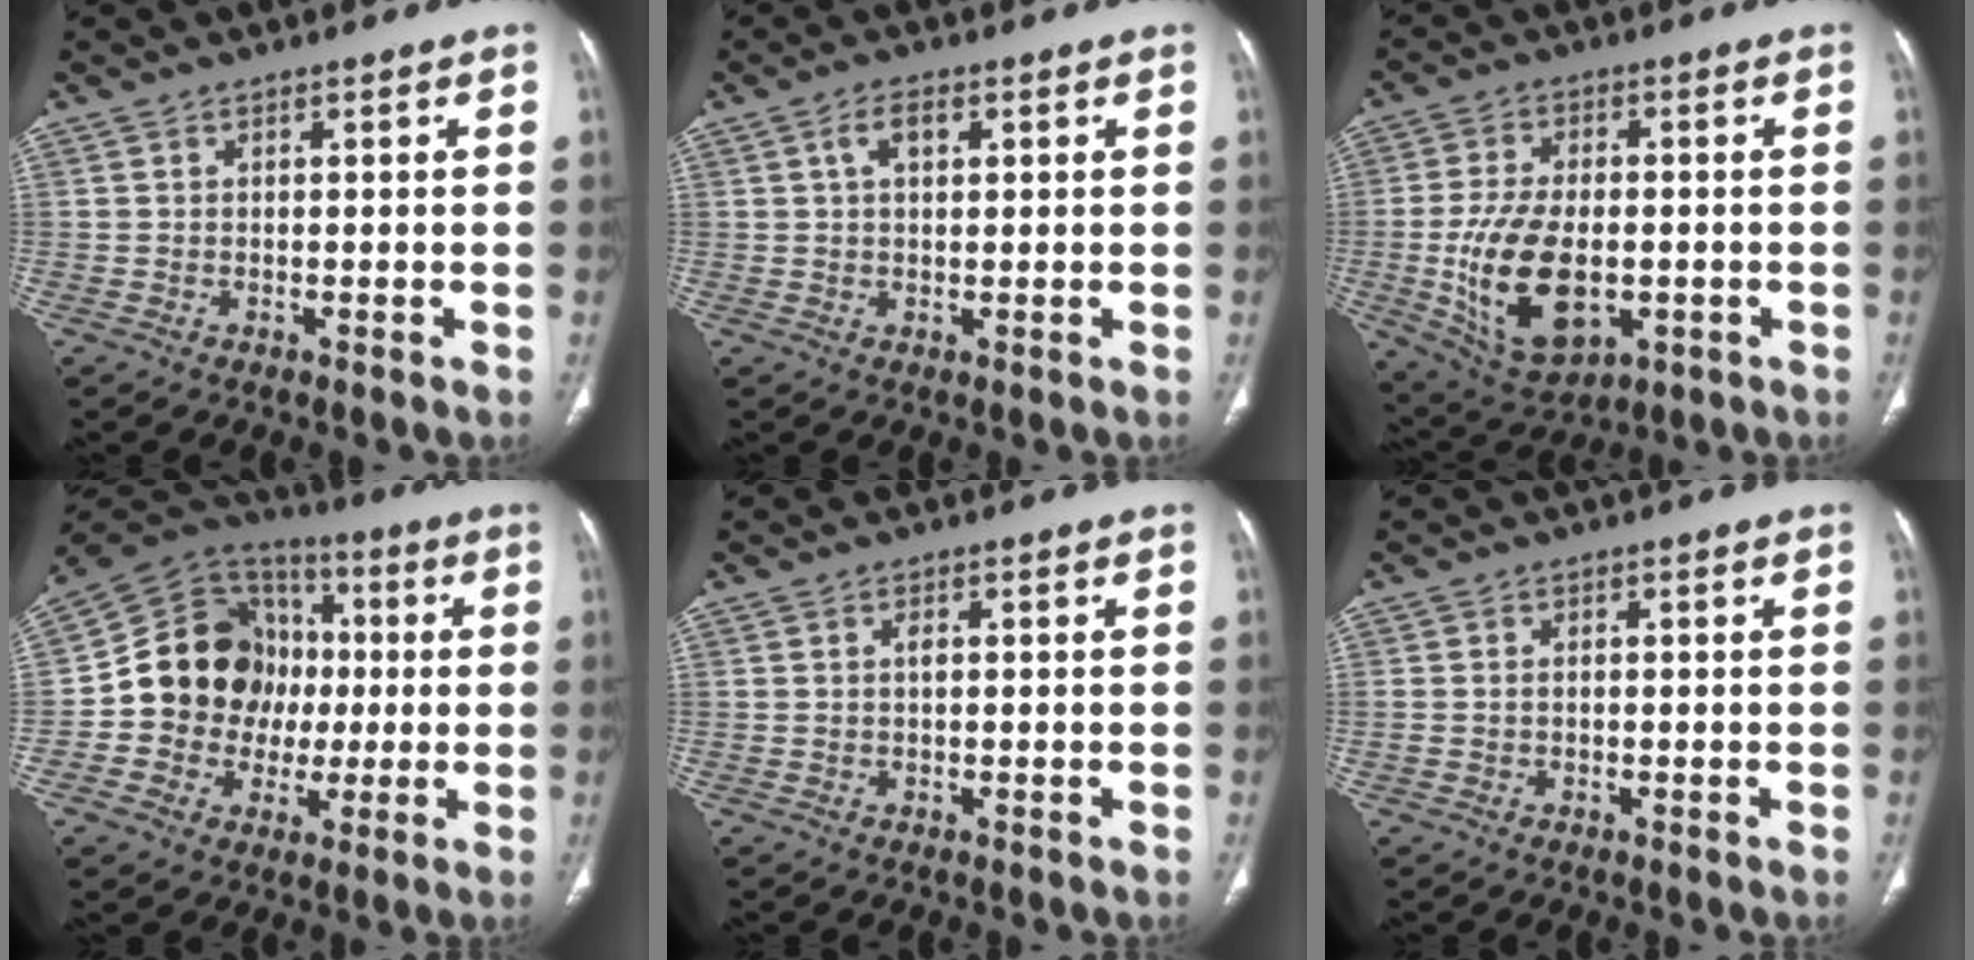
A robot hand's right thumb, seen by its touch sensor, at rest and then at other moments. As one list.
[{"total": 3.9, "force": [1.4, 2.0, 3.0], "torque": [-0.051, 0.007, 0.025]}, {"total": 15.7, "force": [-2.9, 8.9, 12.5], "torque": [-0.222, -0.002, -0.032]}, {"total": 18.2, "force": [-0.3, 15.6, 9.2], "torque": [-0.111, 0.034, -0.007]}, {"total": 1.0, "force": [0.2, 0.5, 0.8], "torque": [-0.015, 0.001, 0.001]}, {"total": 0.8, "force": [-0.1, 0.6, 0.5], "torque": [-0.016, 0.007, 0.001]}]